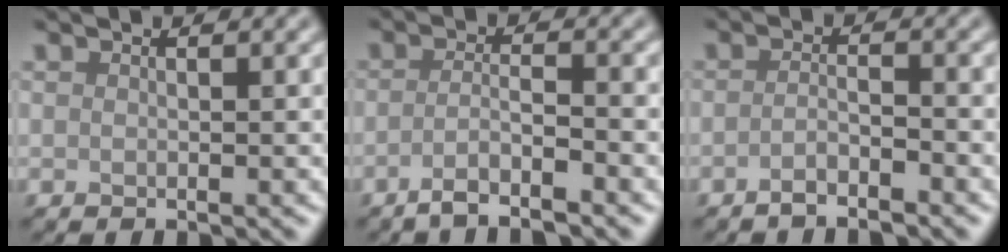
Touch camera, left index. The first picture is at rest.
{"total": 3.4, "force": [-2.0, 0.7, 2.6], "torque": [-0.042, 0.002, -0.051]}
{"total": 2.0, "force": [-1.3, 0.4, 1.4], "torque": [-0.024, 0.003, -0.029]}